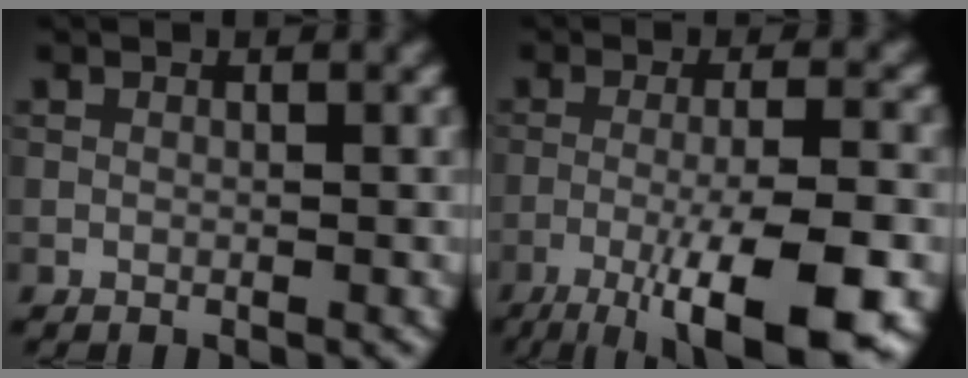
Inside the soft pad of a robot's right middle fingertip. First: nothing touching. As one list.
[{"total": 11.3, "force": [-5.5, 2.6, 9.5], "torque": [-0.147, -0.008, -0.088]}]